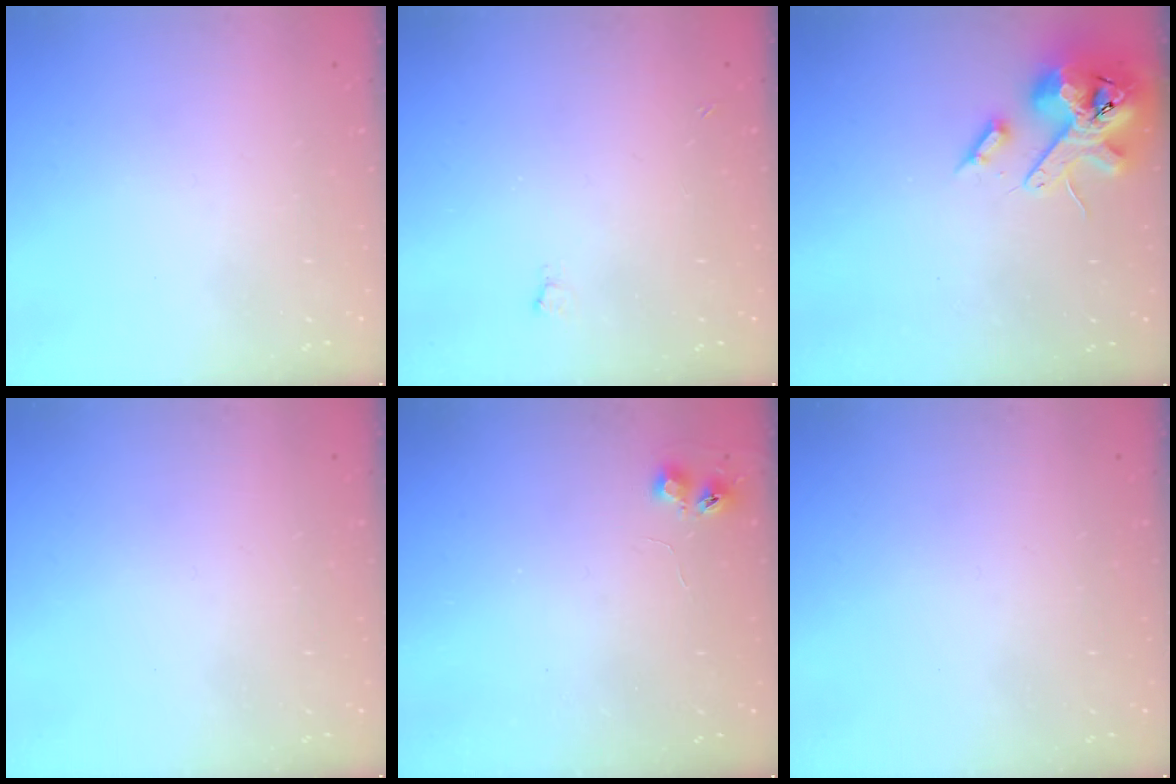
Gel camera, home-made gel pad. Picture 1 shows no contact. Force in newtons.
{"total": 2.4, "press": 2.4, "slide": 0.5}
{"total": 14.5, "press": 14.3, "slide": 2.4}
{"total": 0.0}
{"total": 4.4, "press": 4.4, "slide": 0.5}
{"total": 0.0}